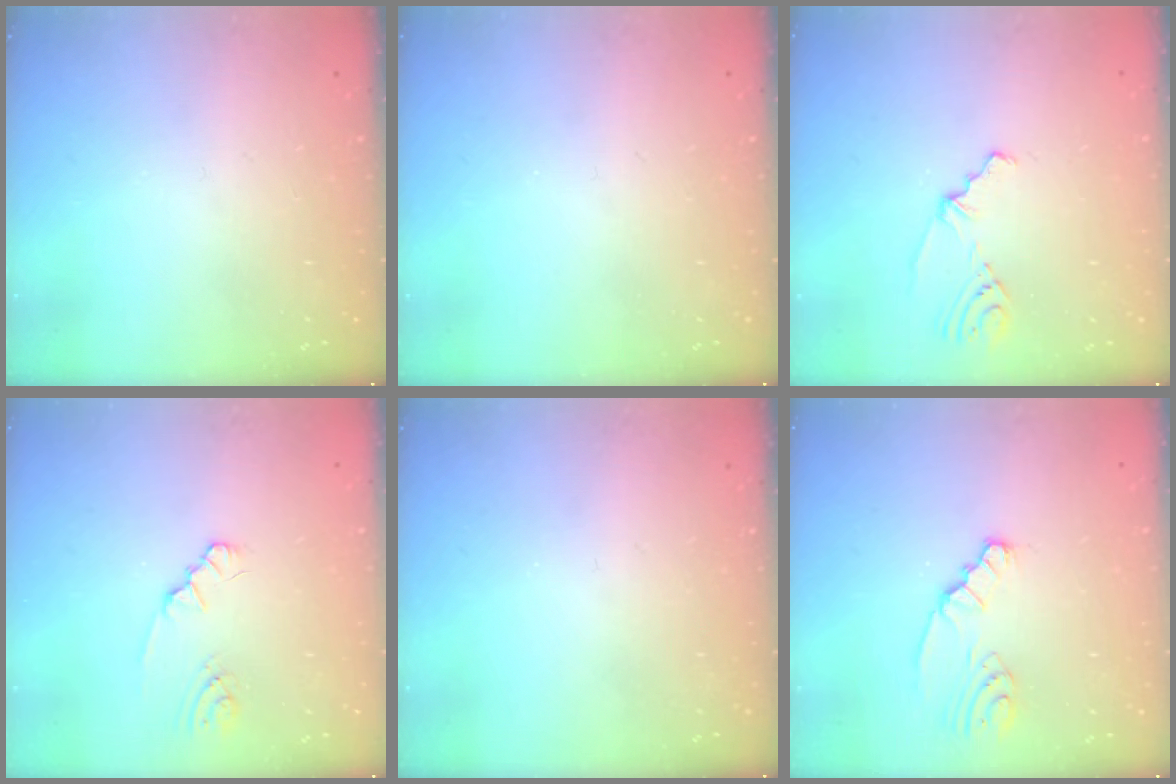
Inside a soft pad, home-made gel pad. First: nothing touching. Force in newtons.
{"total": 0.0}
{"total": 2.3, "press": 1.9, "slide": 1.4}
{"total": 1.7, "press": 1.6, "slide": 0.3}
{"total": 0.0}
{"total": 2.2, "press": 2.2, "slide": 0.1}